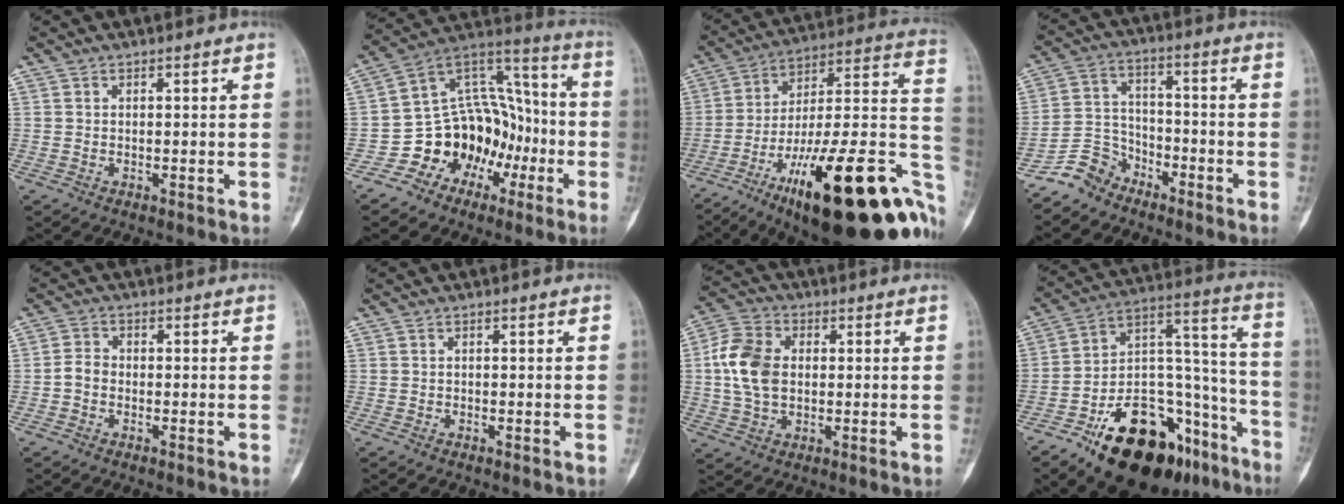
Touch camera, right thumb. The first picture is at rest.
{"total": 17.6, "force": [-6.7, 13.9, 8.4], "torque": [-0.065, 0.110, -0.110]}
{"total": 36.1, "force": [-14.7, 11.1, 31.0], "torque": [-0.370, 0.063, -0.220]}
{"total": 7.5, "force": [-6.1, 4.3, 0.9], "torque": [0.000, 0.051, -0.128]}
{"total": 2.5, "force": [-0.8, 1.9, 1.5], "torque": [-0.024, 0.009, -0.023]}
{"total": 0.0}
{"total": 11.2, "force": [0.7, 7.8, 8.1], "torque": [-0.158, 0.015, 0.010]}
{"total": 28.9, "force": [-17.1, 14.2, 18.5], "torque": [-0.218, 0.102, -0.266]}